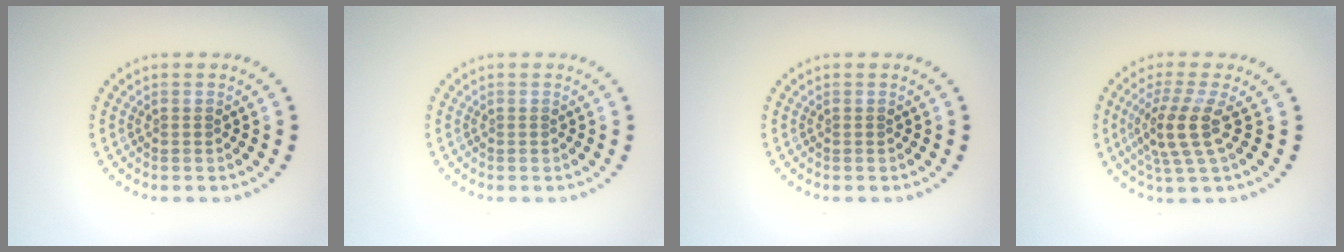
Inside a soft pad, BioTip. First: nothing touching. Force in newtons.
{"total": 0.0}
{"total": 0.0}
{"total": 3.7, "press": 2.9, "slide": 2.3}